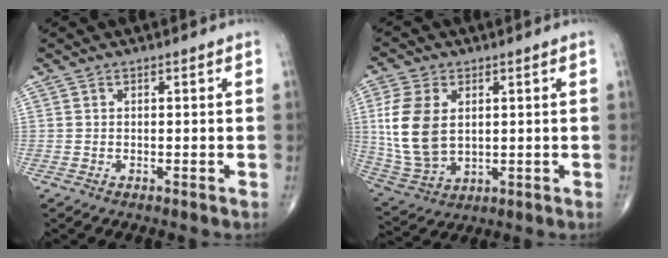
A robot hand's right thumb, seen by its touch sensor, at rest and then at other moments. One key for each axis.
{"total": 13.0, "fx": 2.0, "fy": 8.4, "fz": 9.7, "tx": -0.197, "ty": -0.010, "tz": 0.048}